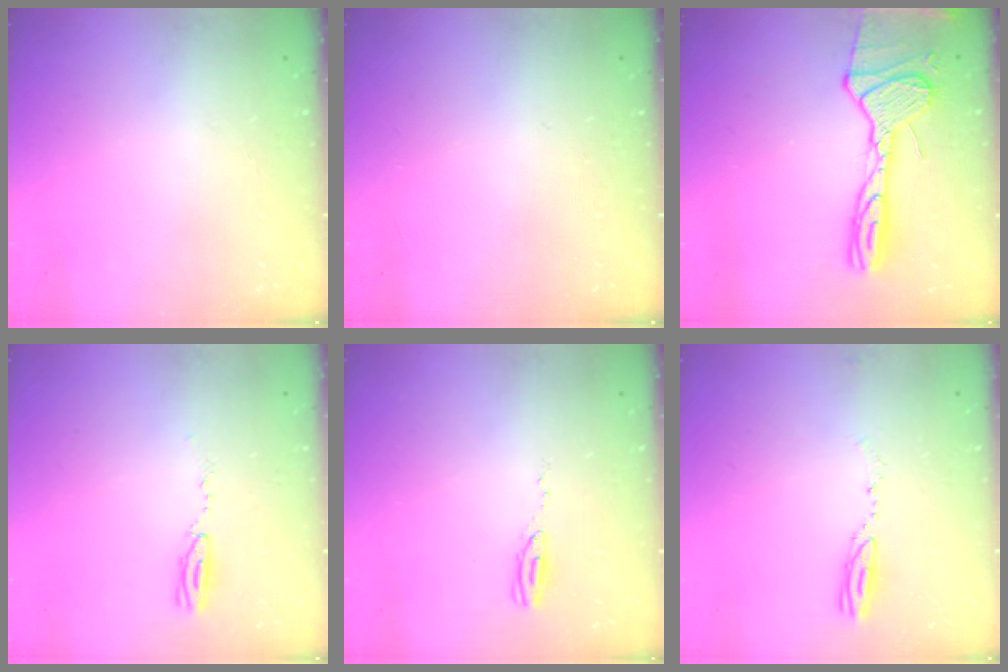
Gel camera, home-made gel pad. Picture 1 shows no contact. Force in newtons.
{"total": 0.0}
{"total": 16.8, "press": 16.1, "slide": 4.6}
{"total": 3.1, "press": 2.5, "slide": 1.9}
{"total": 4.0, "press": 3.9, "slide": 1.2}
{"total": 3.3, "press": 3.2, "slide": 0.5}